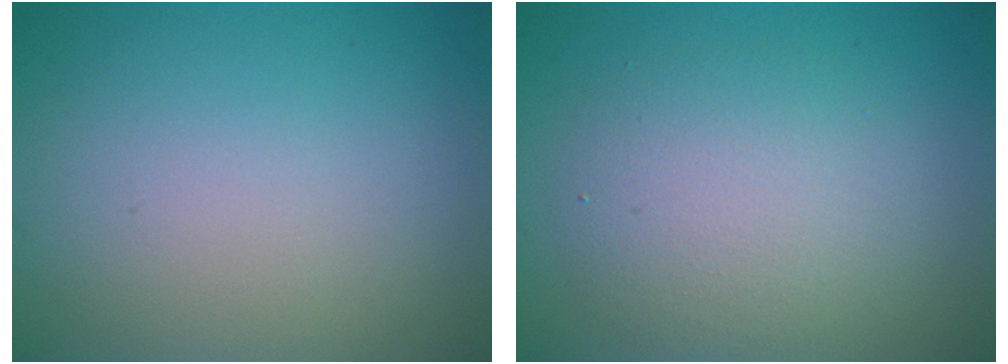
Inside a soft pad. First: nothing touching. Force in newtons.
{"total": 4.5, "press": 4.5, "slide": 0.2}